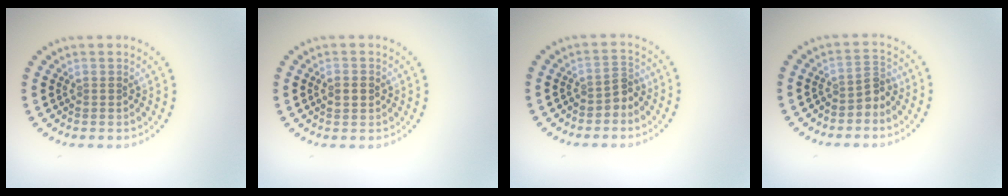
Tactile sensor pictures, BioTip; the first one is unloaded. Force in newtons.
{"total": 2.0, "press": 2.0, "slide": 0.1}
{"total": 1.5, "press": 1.2, "slide": 0.9}
{"total": 1.9, "press": 1.4, "slide": 1.2}